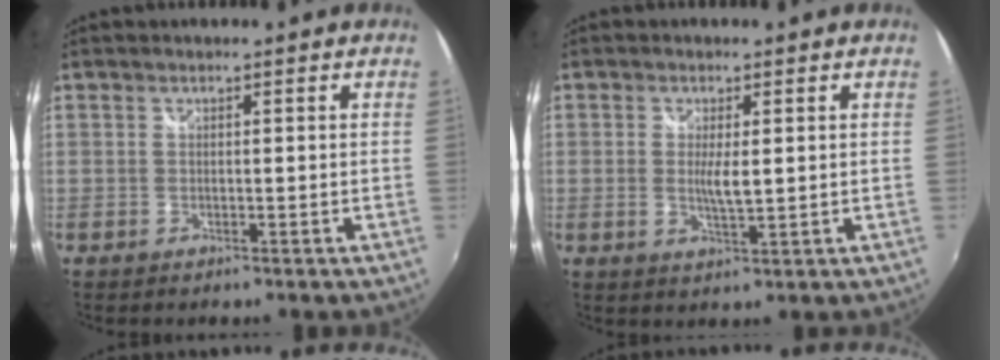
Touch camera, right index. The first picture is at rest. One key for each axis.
{"total": 3.8, "fx": 0.3, "fy": 1.2, "fz": 3.6, "tx": -0.066, "ty": -0.007, "tz": 0.004}